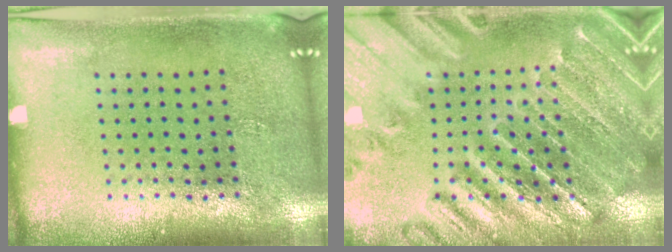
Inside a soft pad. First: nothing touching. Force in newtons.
{"total": 2.8, "press": 2.8, "slide": 0.4}